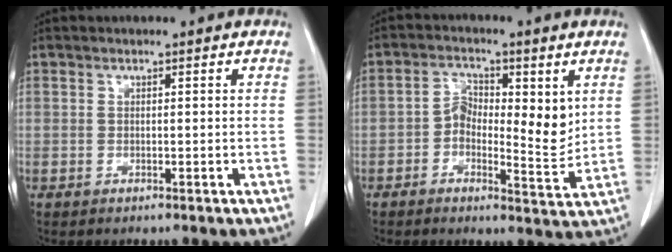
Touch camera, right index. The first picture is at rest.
{"total": 7.6, "force": [0.9, 3.8, 6.6], "torque": [-0.096, 0.004, 0.013]}